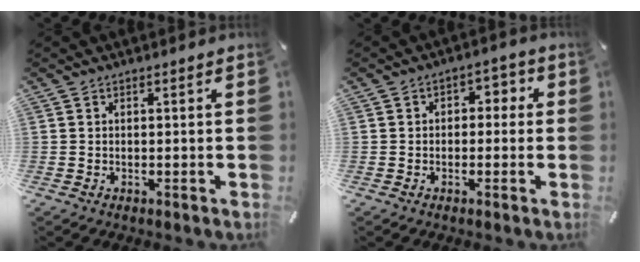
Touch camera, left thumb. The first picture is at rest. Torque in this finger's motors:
{"motor_torque": [0.07, 0.04, -0.12, 0.20, 0.02]}